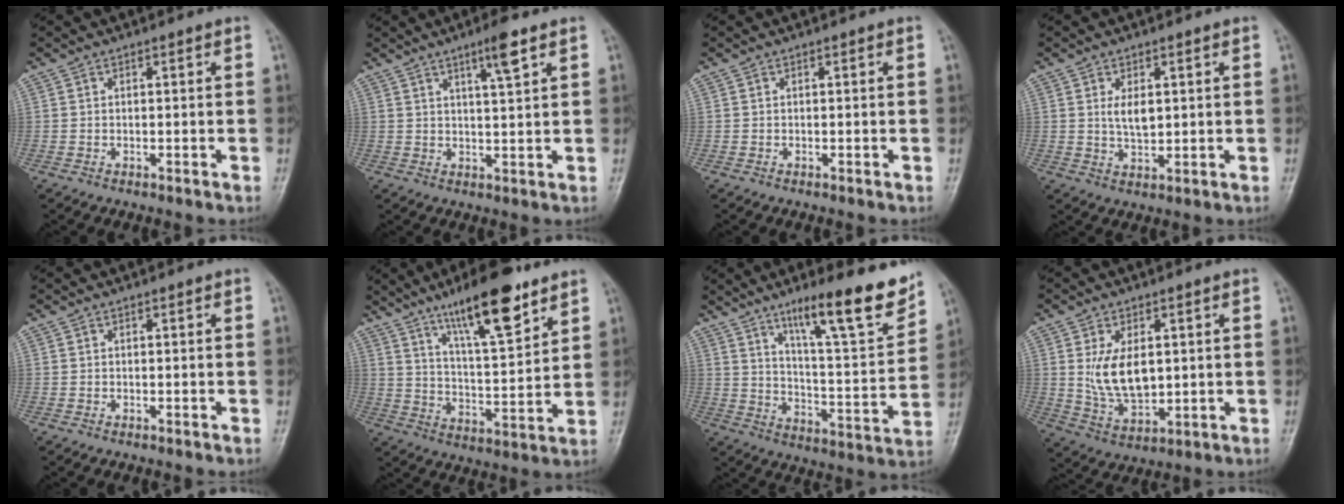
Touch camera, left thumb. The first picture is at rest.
{"total": 5.2, "force": [3.1, 0.4, 4.2], "torque": [-0.071, -0.014, 0.052]}
{"total": 0.0}
{"total": 4.2, "force": [1.1, 2.0, 3.5], "torque": [-0.056, -0.012, 0.024]}
{"total": 0.0}
{"total": 16.4, "force": [10.5, 4.1, 11.8], "torque": [-0.172, -0.053, 0.180]}
{"total": 18.0, "force": [12.2, 3.1, 12.9], "torque": [-0.170, -0.072, 0.196]}
{"total": 9.6, "force": [1.5, 5.6, 7.7], "torque": [-0.126, -0.017, 0.044]}